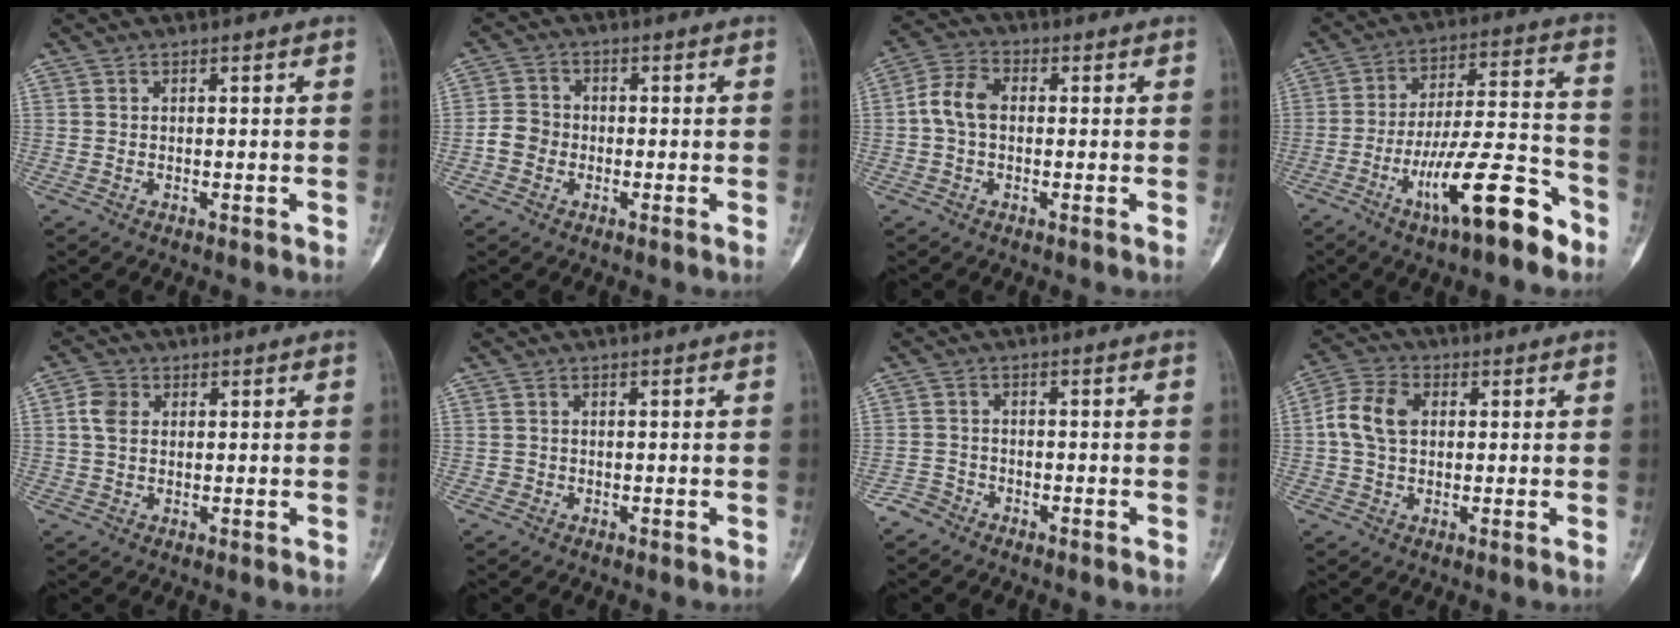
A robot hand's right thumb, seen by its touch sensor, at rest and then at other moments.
{"total": 4.0, "force": [-1.3, 3.2, 1.9], "torque": [-0.027, 0.012, -0.035]}
{"total": 6.4, "force": [-0.1, 4.0, 5.0], "torque": [-0.099, 0.016, -0.014]}
{"total": 17.8, "force": [-9.8, 4.3, 14.2], "torque": [-0.234, 0.065, -0.155]}
{"total": 3.9, "force": [0.9, 3.0, 2.3], "torque": [-0.037, 0.008, 0.013]}
{"total": 0.7, "force": [-0.1, 0.7, -0.1], "torque": [0.008, 0.007, -0.004]}
{"total": 2.3, "force": [-2.0, 1.2, -0.1], "torque": [0.003, 0.010, -0.041]}
{"total": 8.1, "force": [0.9, 5.5, 5.8], "torque": [-0.119, 0.020, 0.012]}